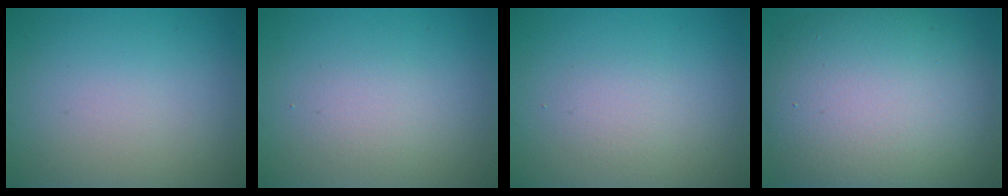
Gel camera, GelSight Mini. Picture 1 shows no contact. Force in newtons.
{"total": 1.5, "press": 1.5, "slide": 0.1}
{"total": 1.4, "press": 1.4, "slide": 0.1}
{"total": 14.0, "press": 14.0, "slide": 1.2}